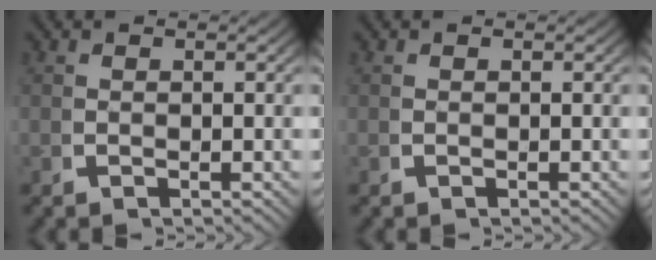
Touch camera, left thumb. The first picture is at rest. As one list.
[{"total": 0.0}]